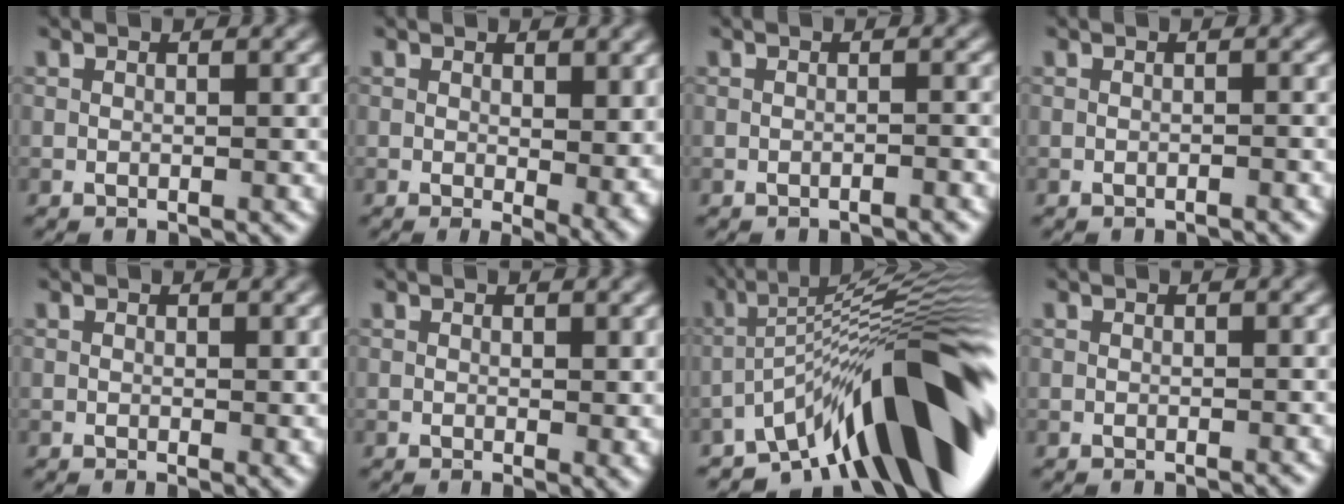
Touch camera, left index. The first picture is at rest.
{"total": 3.9, "force": [0.3, 1.7, 3.5], "torque": [-0.043, -0.012, 0.007]}
{"total": 0.9, "force": [-0.8, 0.0, 0.4], "torque": [-0.003, 0.006, -0.015]}
{"total": 0.6, "force": [-0.5, 0.0, 0.2], "torque": [-0.002, 0.004, -0.010]}
{"total": 0.8, "force": [0.2, 0.3, 0.8], "torque": [-0.007, -0.003, 0.001]}
{"total": 1.2, "force": [0.3, 0.4, 1.2], "torque": [-0.011, -0.004, 0.004]}
{"total": 14.7, "force": [-7.3, 4.0, 12.1], "torque": [-0.164, 0.026, -0.126]}
{"total": 0.0}